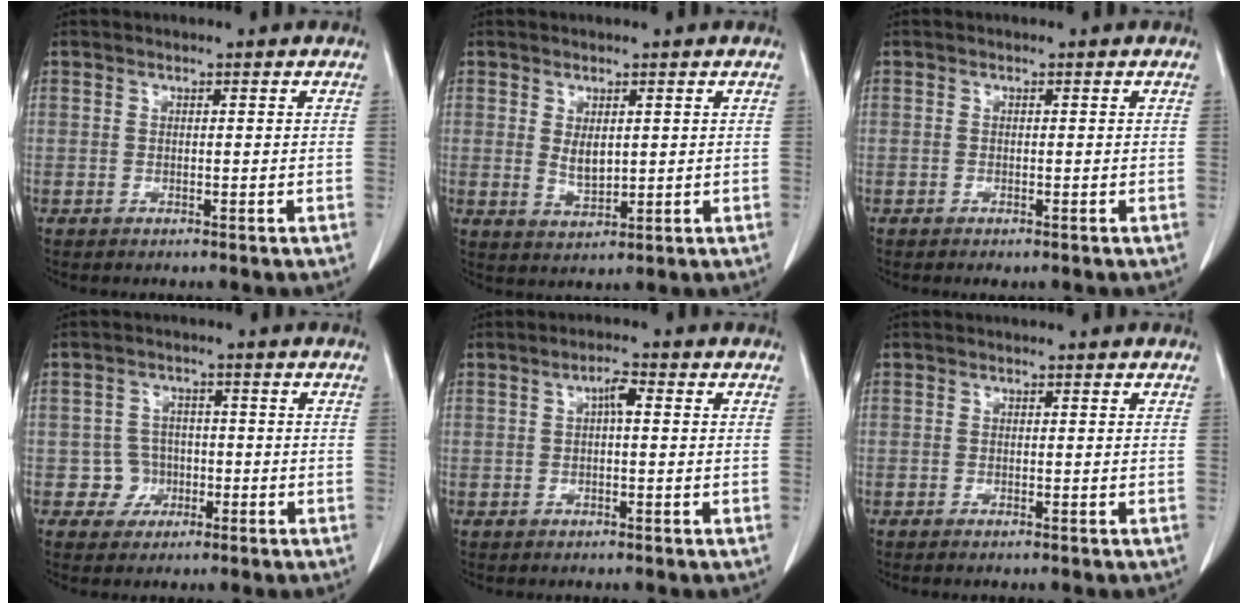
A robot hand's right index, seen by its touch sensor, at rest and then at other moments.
{"total": 3.1, "force": [0.7, 1.5, 2.6], "torque": [-0.048, -0.008, 0.021]}
{"total": 0.8, "force": [-0.6, 0.3, 0.5], "torque": [-0.009, -0.002, -0.005]}
{"total": 3.7, "force": [-1.2, 3.6, -0.1], "torque": [0.016, 0.015, -0.018]}
{"total": 2.4, "force": [0.4, 0.6, 2.3], "torque": [-0.042, 0.005, 0.005]}
{"total": 0.6, "force": [-0.5, -0.1, 0.3], "torque": [-0.007, -0.001, -0.009]}